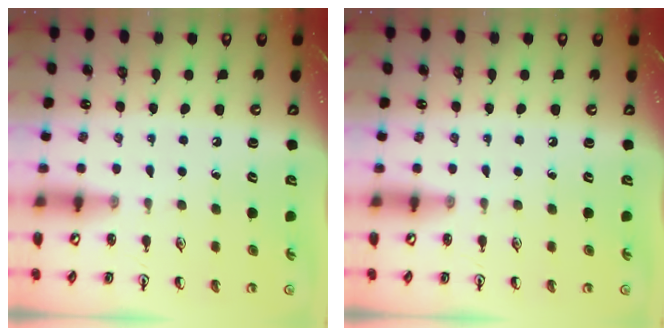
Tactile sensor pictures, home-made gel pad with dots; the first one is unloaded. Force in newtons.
{"total": 0.0}